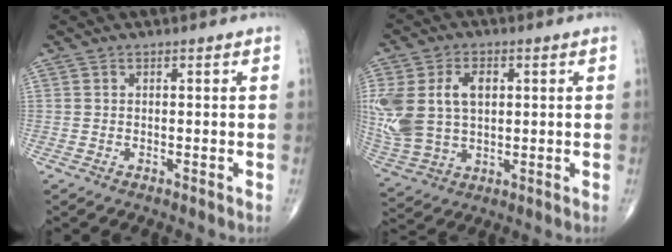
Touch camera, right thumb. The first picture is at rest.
{"total": 16.1, "force": [2.8, 10.7, 11.6], "torque": [-0.259, 0.006, 0.066]}